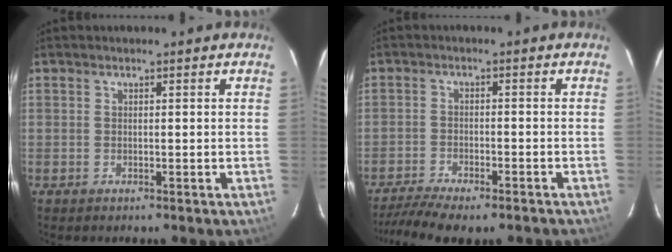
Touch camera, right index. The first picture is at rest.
{"total": 11.3, "force": [-9.4, 2.6, 5.8], "torque": [-0.132, -0.027, -0.149]}